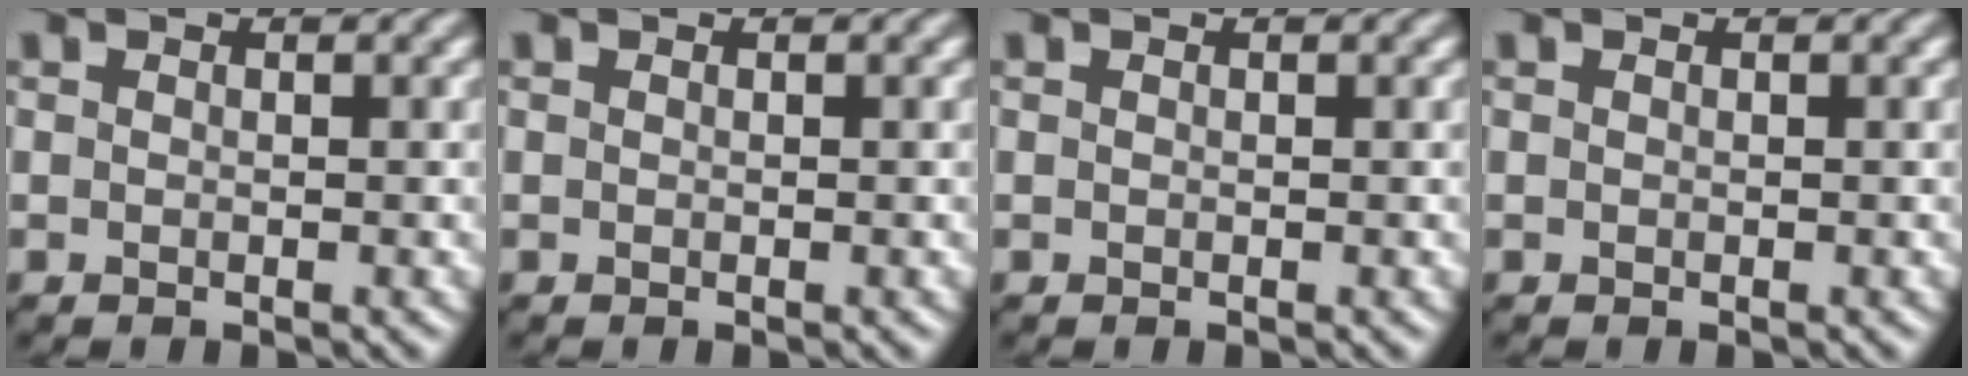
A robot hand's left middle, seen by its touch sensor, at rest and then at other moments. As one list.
[{"total": 0.0}, {"total": 0.0}, {"total": 0.0}]